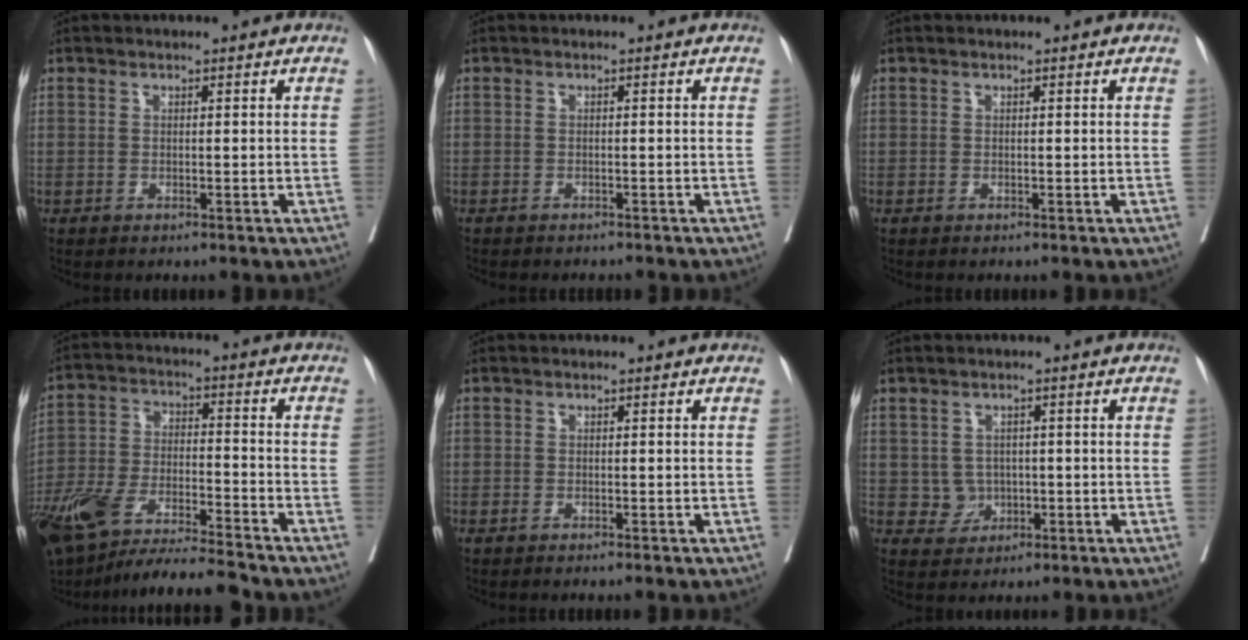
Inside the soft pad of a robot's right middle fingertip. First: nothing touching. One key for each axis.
{"total": 3.8, "fx": -3.4, "fy": 1.0, "fz": 1.3, "tx": -0.017, "ty": -0.004, "tz": -0.043}
{"total": 0.0}
{"total": 18.0, "fx": -15.2, "fy": 1.8, "fz": 9.4, "tx": -0.198, "ty": -0.025, "tz": -0.271}
{"total": 1.0, "fx": -0.8, "fy": 0.0, "fz": 0.6, "tx": -0.009, "ty": -0.001, "tz": -0.009}
{"total": 3.1, "fx": -0.2, "fy": 3.0, "fz": 0.9, "tx": -0.006, "ty": 0.004, "tz": 0.003}